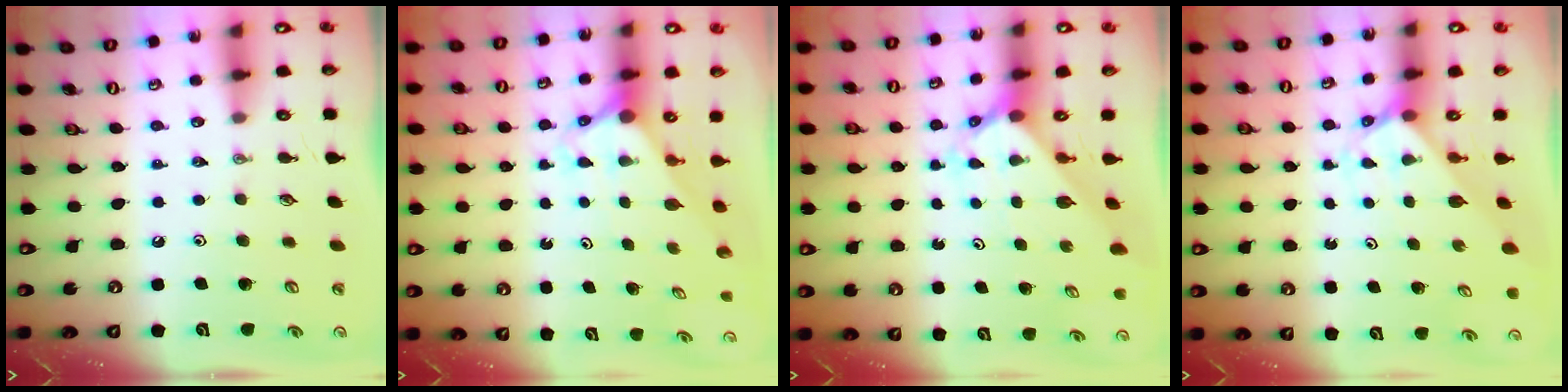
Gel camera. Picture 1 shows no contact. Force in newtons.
{"total": 2.9, "press": 2.9, "slide": 0.0}
{"total": 1.8, "press": 1.8, "slide": 0.1}
{"total": 2.2, "press": 2.2, "slide": 0.1}